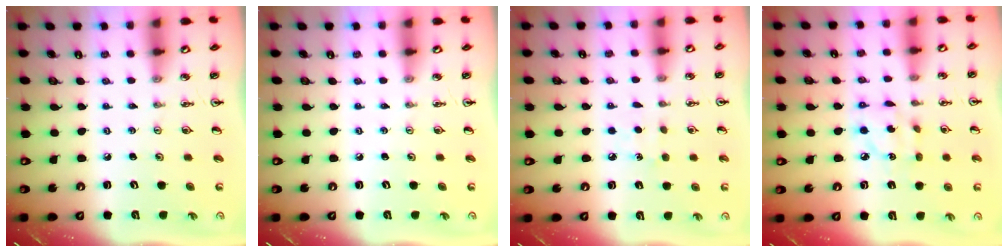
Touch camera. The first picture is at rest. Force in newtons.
{"total": 0.0}
{"total": 5.2, "press": 5.2, "slide": 0.6}
{"total": 7.5, "press": 7.5, "slide": 0.2}